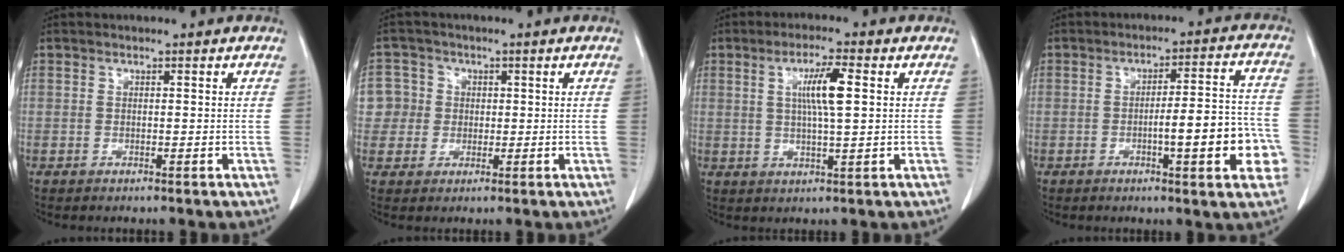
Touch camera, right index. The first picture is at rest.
{"total": 5.6, "force": [0.6, 5.6, 0.2], "torque": [0.000, 0.021, 0.014]}
{"total": 6.1, "force": [1.4, 0.3, 5.9], "torque": [-0.109, 0.001, 0.024]}
{"total": 11.3, "force": [-3.4, 1.8, 10.6], "torque": [-0.134, 0.021, -0.041]}